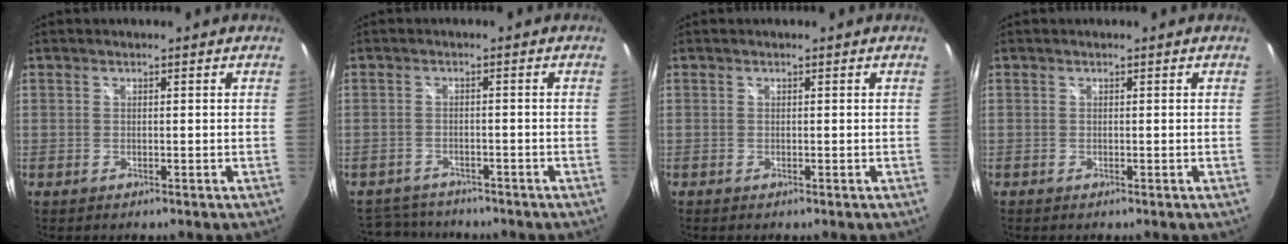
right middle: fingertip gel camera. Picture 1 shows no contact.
{"total": 6.9, "force": [-6.2, 2.8, 1.3], "torque": [-0.042, 0.001, -0.096]}
{"total": 0.0}
{"total": 0.0}